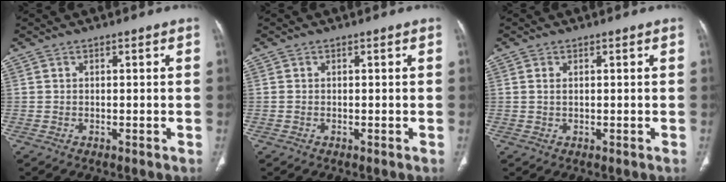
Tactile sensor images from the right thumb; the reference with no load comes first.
{"total": 0.5, "force": [0.0, 0.3, 0.4], "torque": [-0.015, 0.002, 0.002]}
{"total": 1.2, "force": [0.3, 0.6, 1.0], "torque": [-0.027, 0.004, 0.012]}